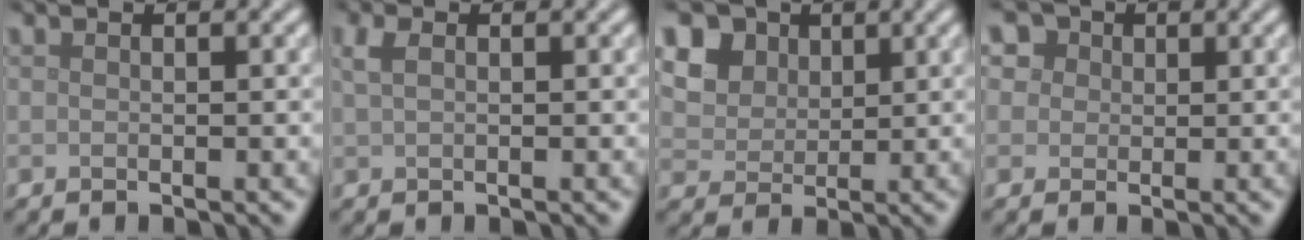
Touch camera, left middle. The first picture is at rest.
{"total": 1.4, "force": [0.6, 0.6, 1.1], "torque": [-0.026, 0.005, 0.012]}
{"total": 9.9, "force": [5.2, 7.3, 4.2], "torque": [-0.113, 0.030, 0.086]}
{"total": 6.5, "force": [3.3, 4.7, 2.8], "torque": [-0.063, 0.018, 0.035]}